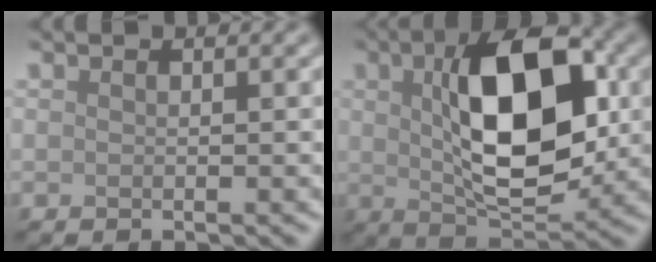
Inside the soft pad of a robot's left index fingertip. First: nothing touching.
{"total": 10.8, "force": [1.2, 5.1, 9.4], "torque": [-0.149, 0.009, 0.020]}